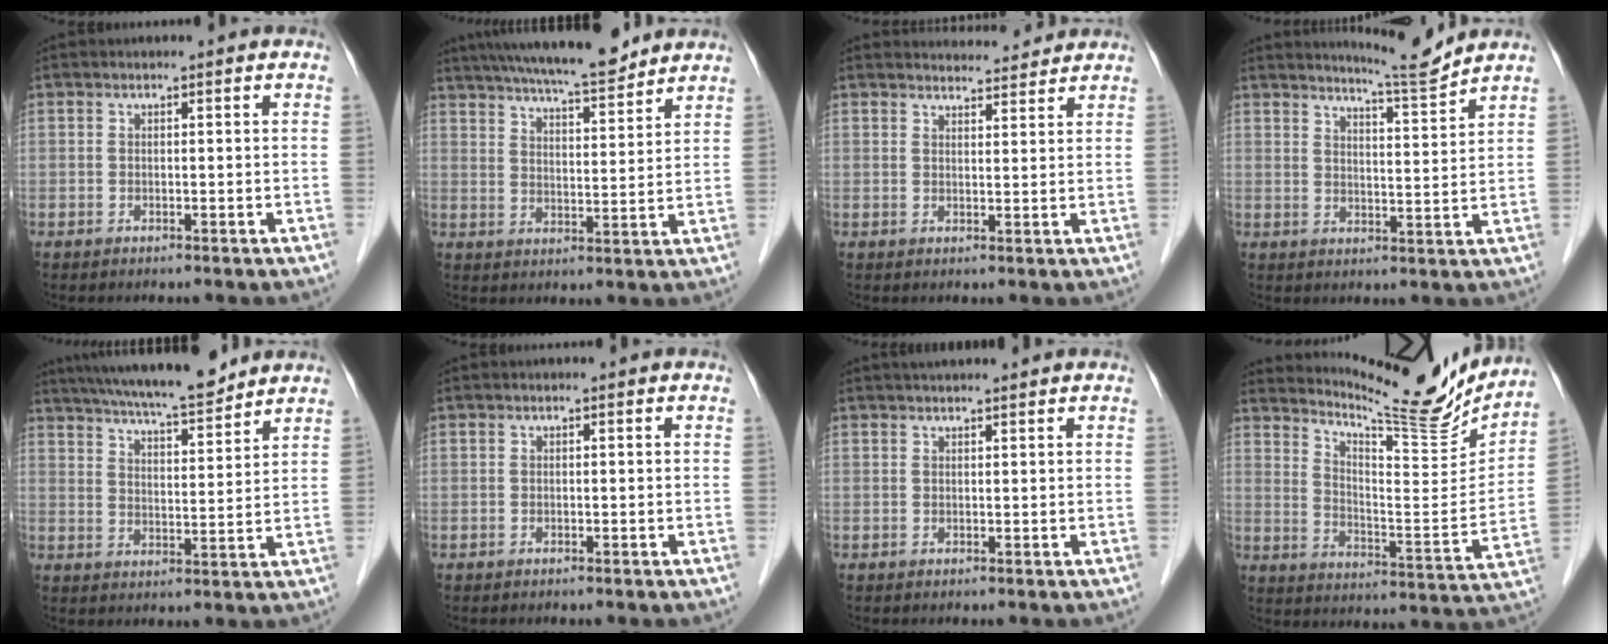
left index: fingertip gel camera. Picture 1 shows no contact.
{"total": 14.8, "force": [13.1, 1.5, 6.8], "torque": [-0.115, 0.011, 0.203]}
{"total": 5.3, "force": [5.2, 0.7, 0.3], "torque": [-0.009, 0.012, 0.067]}
{"total": 6.1, "force": [5.9, -1.5, 0.8], "torque": [-0.029, -0.025, 0.095]}
{"total": 14.3, "force": [12.8, 1.3, 6.3], "torque": [-0.109, 0.009, 0.201]}
{"total": 0.0}
{"total": 4.3, "force": [3.9, 0.3, 1.9], "torque": [-0.023, 0.030, 0.055]}
{"total": 16.9, "force": [16.2, 0.4, 4.6], "torque": [-0.088, -0.070, 0.232]}